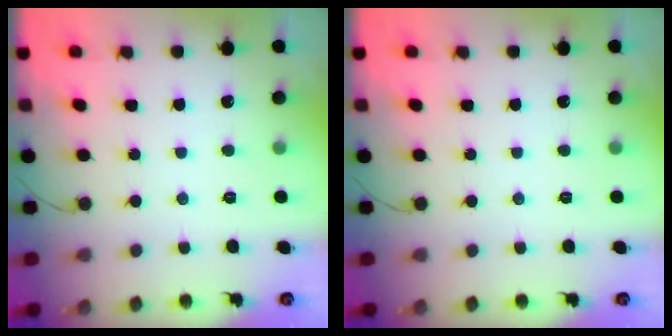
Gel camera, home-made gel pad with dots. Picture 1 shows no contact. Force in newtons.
{"total": 0.0}